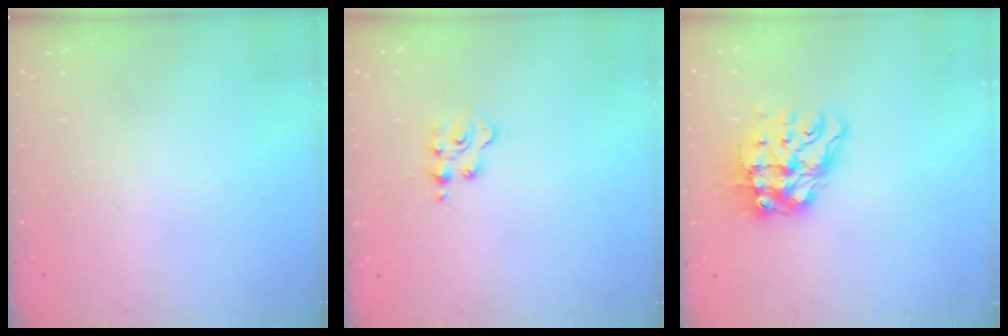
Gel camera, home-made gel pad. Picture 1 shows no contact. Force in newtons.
{"total": 2.4, "press": 2.4, "slide": 0.3}
{"total": 11.9, "press": 11.8, "slide": 1.4}